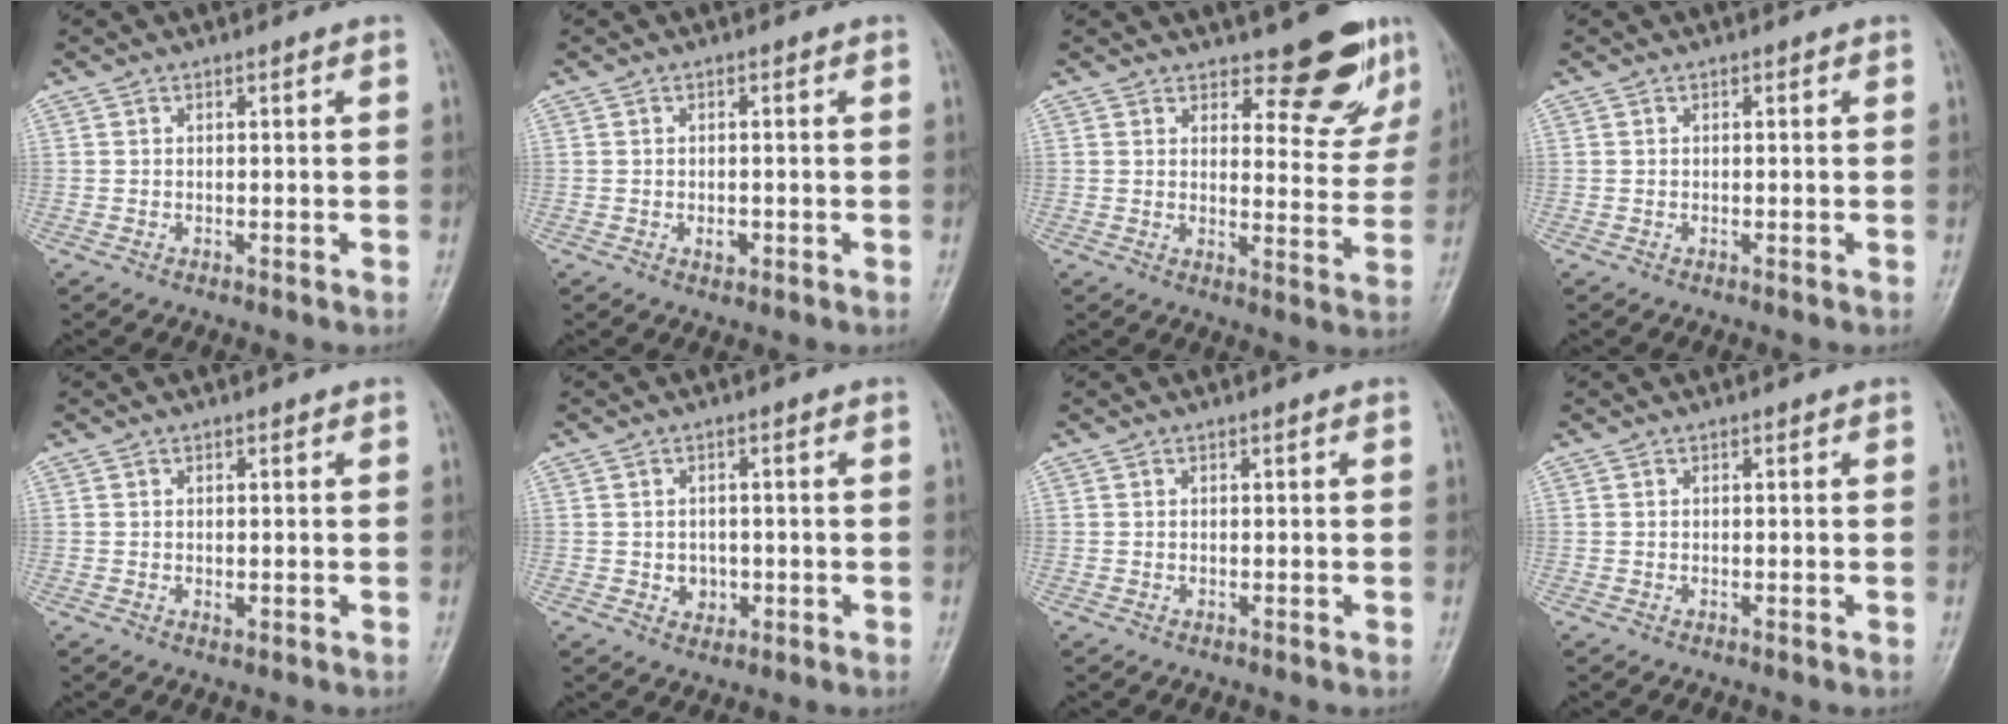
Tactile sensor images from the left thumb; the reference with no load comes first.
{"total": 1.6, "force": [-0.5, 1.1, 1.1], "torque": [-0.011, 0.001, -0.006]}
{"total": 9.5, "force": [7.2, 3.7, 4.8], "torque": [-0.027, -0.058, 0.096]}
{"total": 0.0}
{"total": 0.9, "force": [0.1, 0.6, 0.6], "torque": [-0.007, -0.002, 0.001]}
{"total": 3.0, "force": [-0.5, 2.7, 1.4], "torque": [-0.005, 0.002, -0.001]}
{"total": 0.0}
{"total": 0.0}